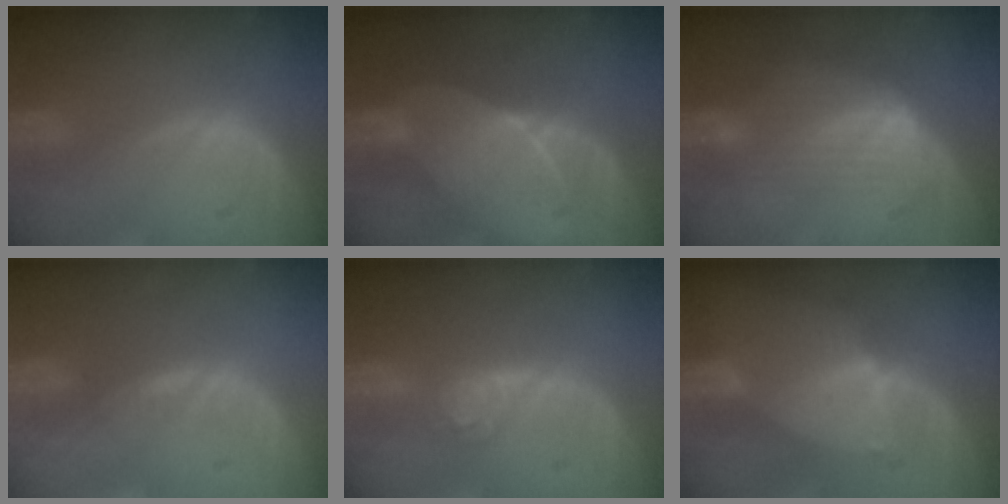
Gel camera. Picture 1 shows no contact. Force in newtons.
{"total": 7.3, "press": 6.8, "slide": 2.7}
{"total": 6.3, "press": 6.0, "slide": 1.9}
{"total": 0.8, "press": 0.8, "slide": 0.1}
{"total": 4.3, "press": 3.9, "slide": 1.7}
{"total": 6.4, "press": 6.2, "slide": 1.8}